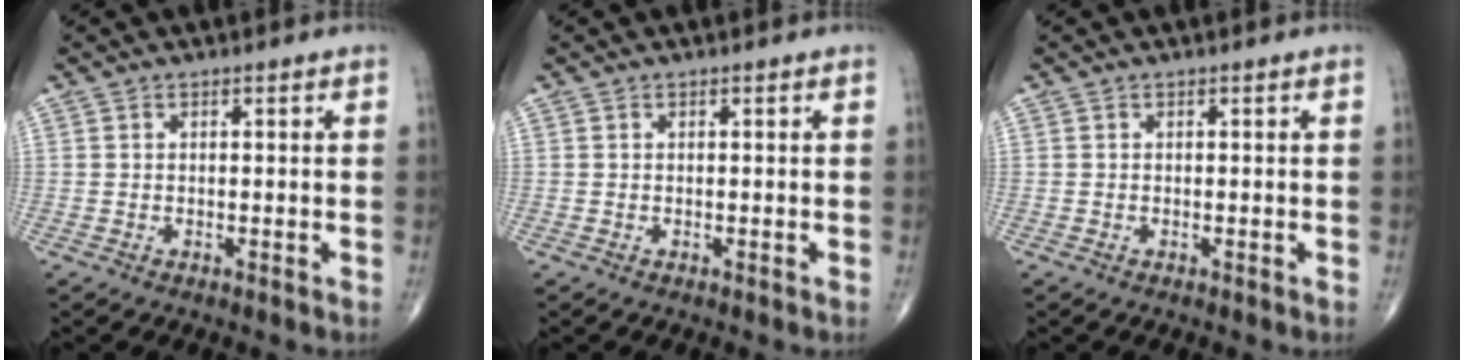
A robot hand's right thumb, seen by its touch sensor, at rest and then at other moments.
{"total": 0.0}
{"total": 0.0}